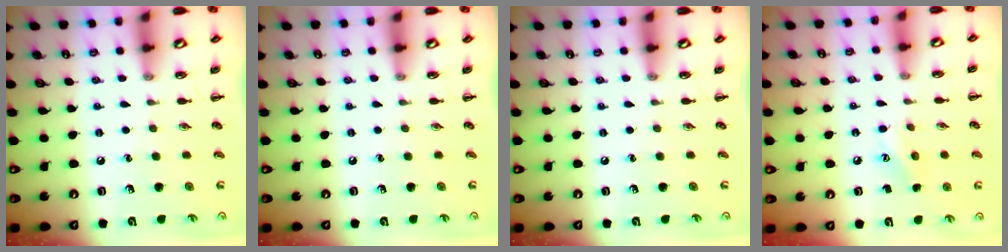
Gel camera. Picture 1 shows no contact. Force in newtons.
{"total": 0.0}
{"total": 0.0}
{"total": 8.1, "press": 7.9, "slide": 2.0}